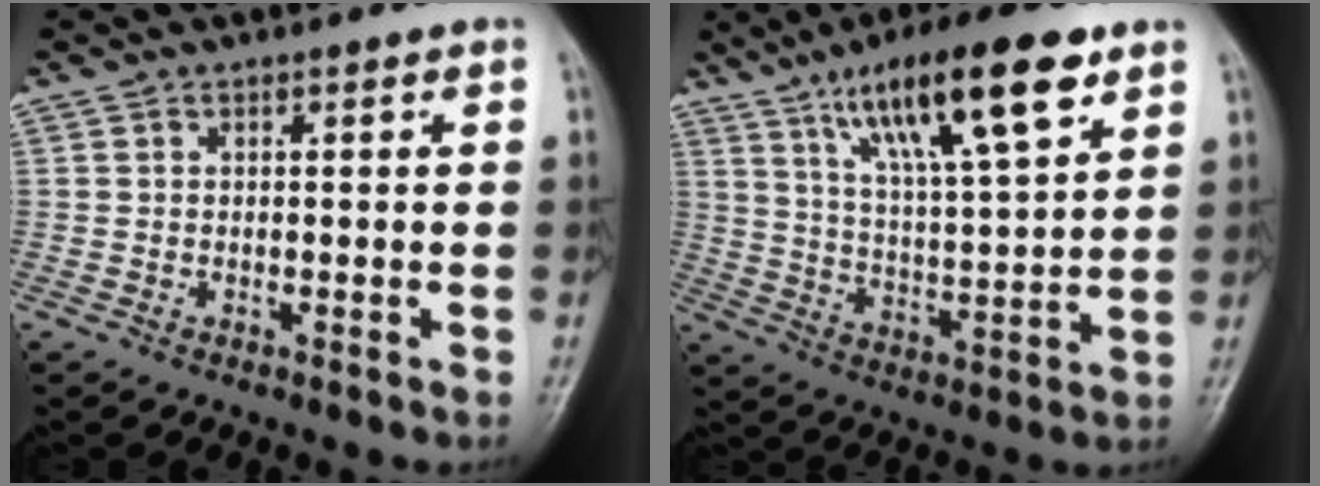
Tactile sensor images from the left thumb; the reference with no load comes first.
{"total": 18.7, "force": [10.2, 4.7, 14.9], "torque": [-0.228, -0.033, 0.176]}